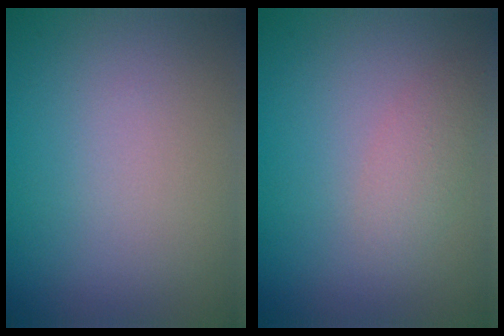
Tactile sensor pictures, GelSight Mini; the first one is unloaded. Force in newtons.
{"total": 1.8, "press": 1.8, "slide": 0.1}